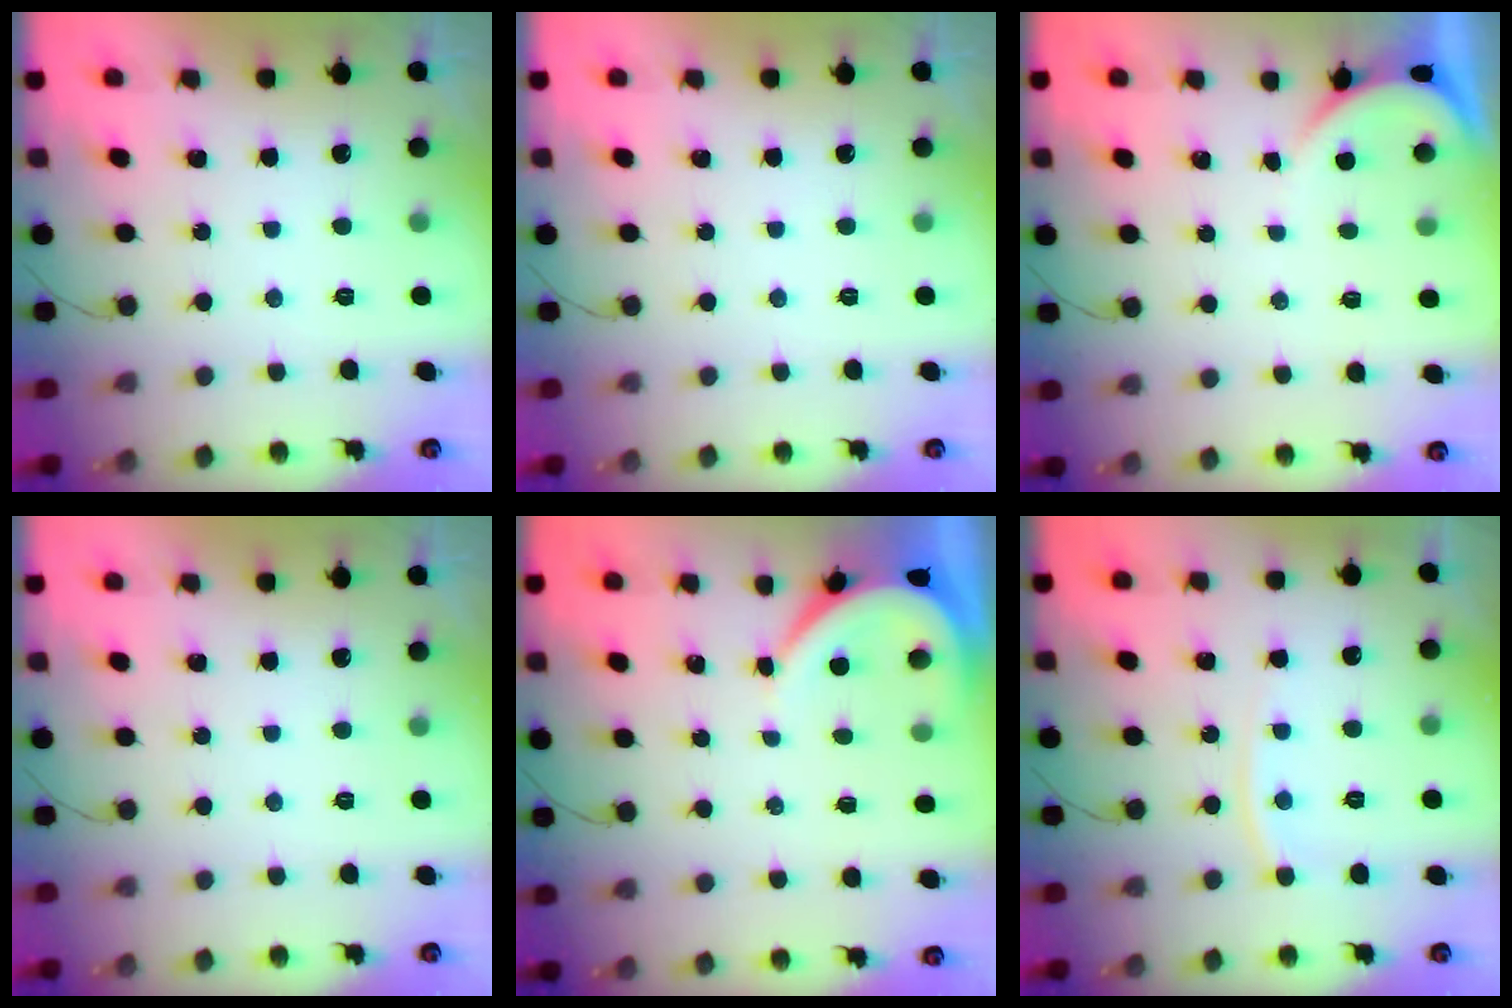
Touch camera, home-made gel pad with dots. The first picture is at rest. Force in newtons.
{"total": 0.0}
{"total": 0.0}
{"total": 0.0}
{"total": 3.9, "press": 3.8, "slide": 0.4}
{"total": 7.0, "press": 6.9, "slide": 1.0}